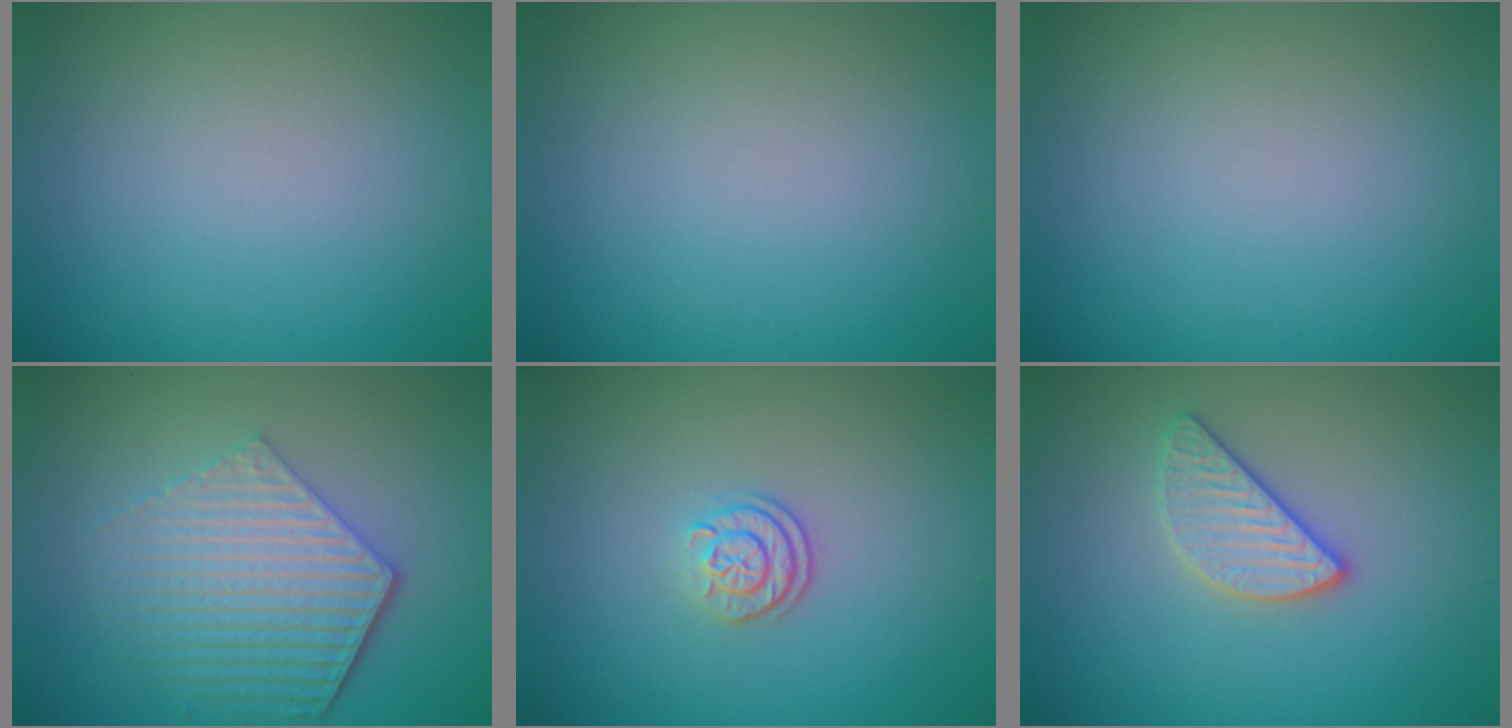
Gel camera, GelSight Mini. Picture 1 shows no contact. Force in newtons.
{"total": 0.0}
{"total": 0.0}
{"total": 5.8, "press": 4.3, "slide": 3.9}
{"total": 2.1, "press": 1.7, "slide": 1.3}
{"total": 2.6, "press": 2.5, "slide": 0.8}